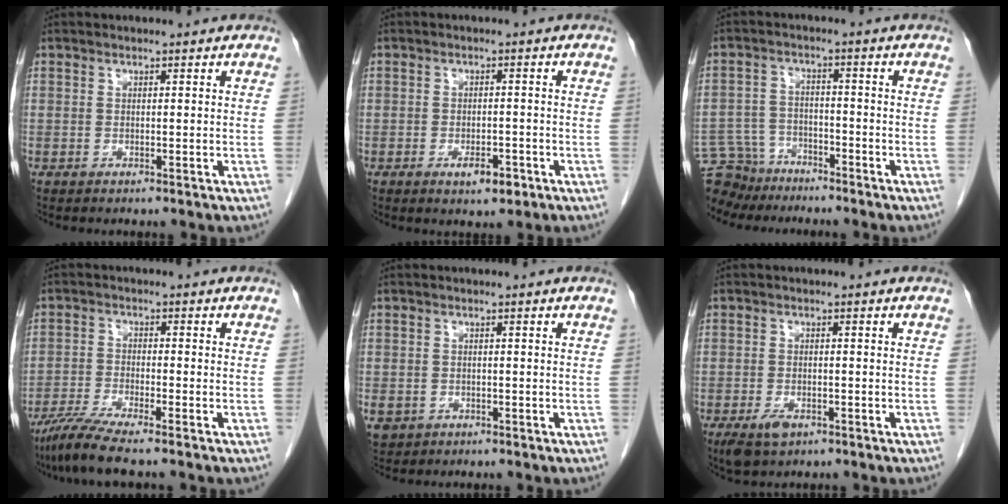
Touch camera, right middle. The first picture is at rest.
{"total": 3.4, "force": [-1.8, 1.5, 2.5], "torque": [-0.032, 0.003, -0.021]}
{"total": 8.5, "force": [-7.6, 3.8, 0.2], "torque": [-0.014, 0.008, -0.136]}
{"total": 6.0, "force": [-5.0, -0.6, 3.4], "torque": [-0.066, -0.022, -0.097]}
{"total": 3.9, "force": [-1.8, 3.3, 1.0], "torque": [-0.022, 0.000, -0.023]}
{"total": 3.7, "force": [-2.1, 1.8, 2.5], "torque": [-0.050, -0.006, -0.028]}